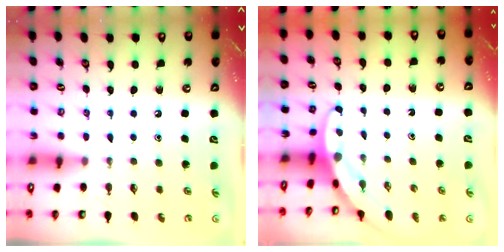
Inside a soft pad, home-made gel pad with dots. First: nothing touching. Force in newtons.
{"total": 2.9, "press": 2.9, "slide": 0.2}